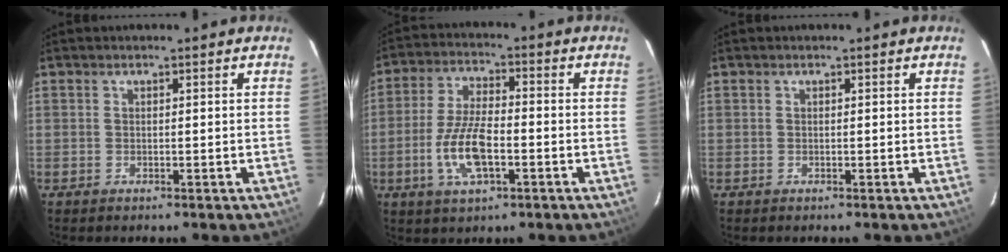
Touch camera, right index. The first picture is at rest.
{"total": 10.2, "force": [-3.2, 3.7, 8.9], "torque": [-0.185, 0.001, -0.061]}
{"total": 0.0}